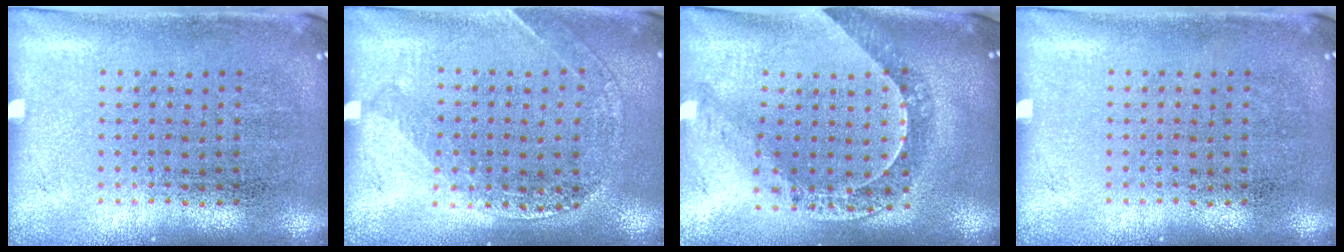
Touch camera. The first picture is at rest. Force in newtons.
{"total": 1.2, "press": 1.2, "slide": 0.1}
{"total": 1.2, "press": 1.2, "slide": 0.3}
{"total": 0.0}